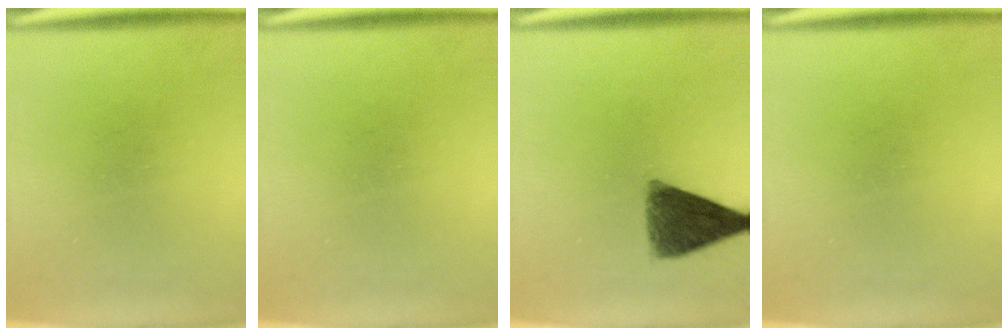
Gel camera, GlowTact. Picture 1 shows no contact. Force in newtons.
{"total": 0.0}
{"total": 9.0}
{"total": 0.0}